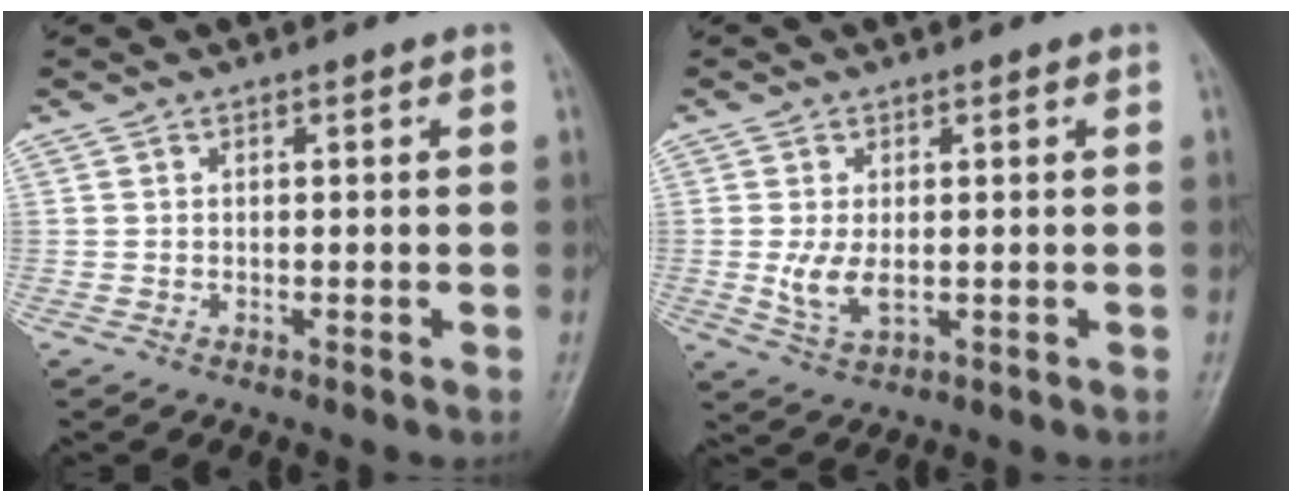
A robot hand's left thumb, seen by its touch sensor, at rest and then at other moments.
{"total": 5.0, "force": [0.1, 2.7, 4.2], "torque": [-0.082, -0.014, 0.008]}